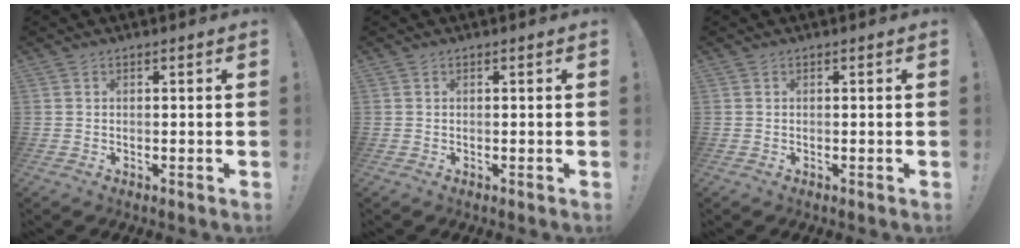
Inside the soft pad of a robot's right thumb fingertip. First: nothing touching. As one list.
[{"total": 0.0}, {"total": 0.0}]